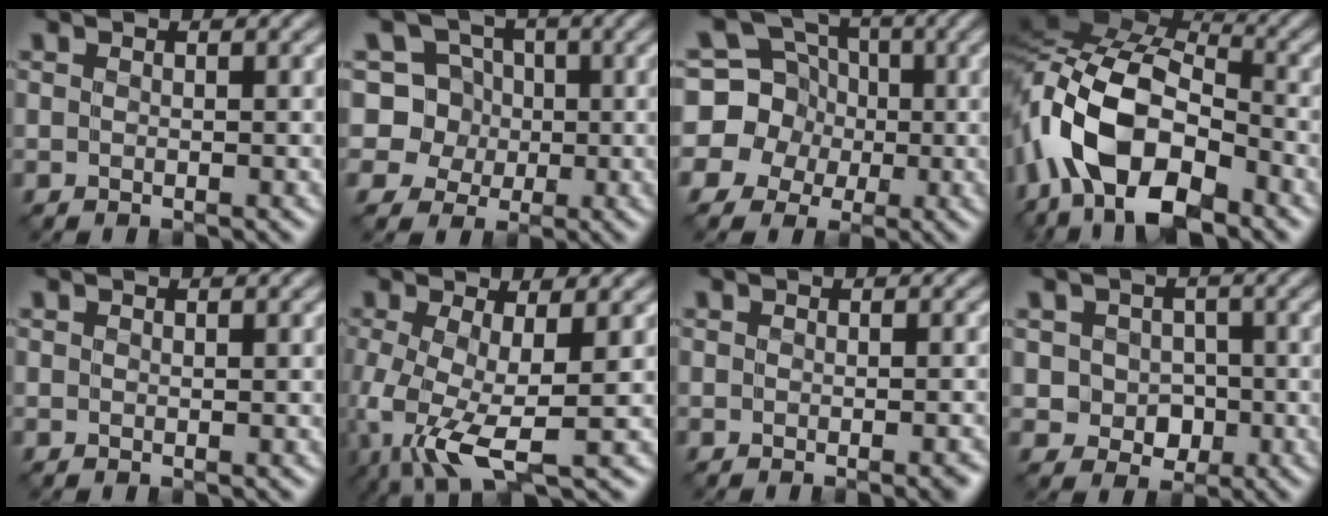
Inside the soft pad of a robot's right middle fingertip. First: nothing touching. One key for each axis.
{"total": 6.9, "fx": 1.3, "fy": 6.5, "fz": 2.0, "tx": -0.028, "ty": 0.024, "tz": 0.007}
{"total": 8.3, "fx": -0.4, "fy": 7.9, "fz": 2.3, "tx": -0.064, "ty": 0.030, "tz": -0.039}
{"total": 14.8, "fx": -5.1, "fy": 8.9, "fz": 10.6, "tx": -0.228, "ty": 0.003, "tz": -0.099}
{"total": 0.0}
{"total": 6.9, "fx": -2.2, "fy": 2.0, "fz": 6.2, "tx": -0.147, "ty": -0.021, "tz": -0.045}
{"total": 1.7, "fx": -1.0, "fy": 0.3, "fz": 1.3, "tx": -0.014, "ty": -0.005, "tz": -0.011}
{"total": 3.3, "fx": -0.4, "fy": 2.9, "fz": 1.3, "tx": -0.007, "ty": -0.007, "tz": -0.013}